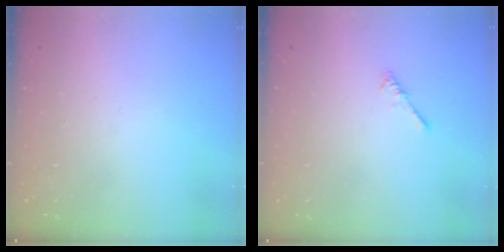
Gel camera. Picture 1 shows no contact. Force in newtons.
{"total": 0.0}